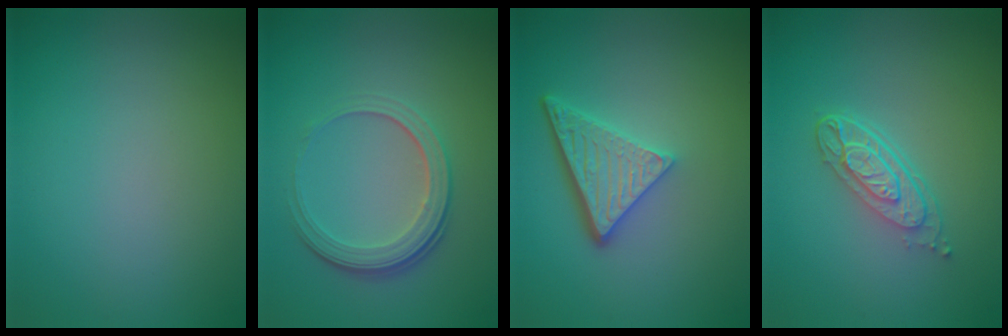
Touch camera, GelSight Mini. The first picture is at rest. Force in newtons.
{"total": 3.9, "press": 2.8, "slide": 2.8}
{"total": 4.7, "press": 3.5, "slide": 3.2}
{"total": 3.9, "press": 2.9, "slide": 2.7}